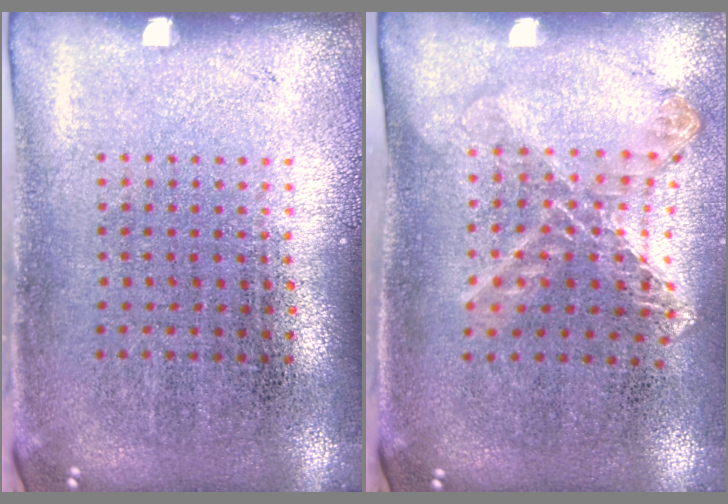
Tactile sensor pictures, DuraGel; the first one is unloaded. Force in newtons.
{"total": 1.1, "press": 1.1, "slide": 0.3}